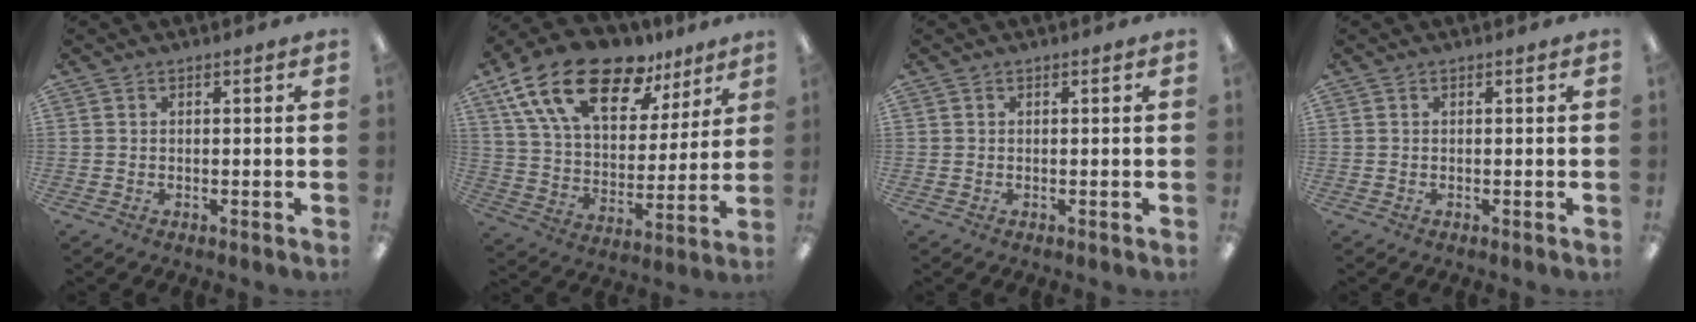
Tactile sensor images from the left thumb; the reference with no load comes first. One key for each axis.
{"total": 21.7, "fx": 13.7, "fy": 10.7, "fz": 13.0, "tx": -0.228, "ty": -0.071, "tz": 0.246}
{"total": 0.0}
{"total": 0.0}